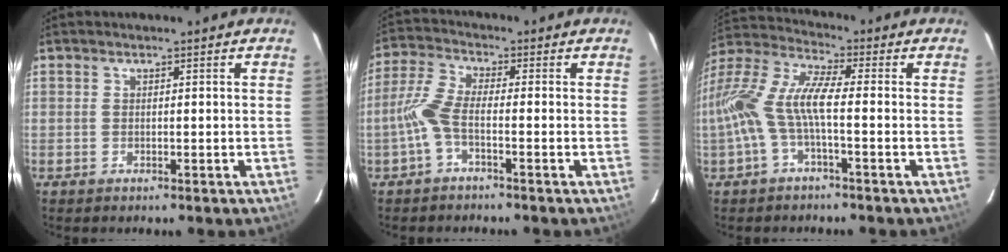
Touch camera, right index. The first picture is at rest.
{"total": 3.7, "force": [-1.7, 0.9, 3.2], "torque": [-0.080, 0.008, -0.037]}
{"total": 12.3, "force": [-2.2, 3.3, 11.6], "torque": [-0.241, 0.009, -0.047]}